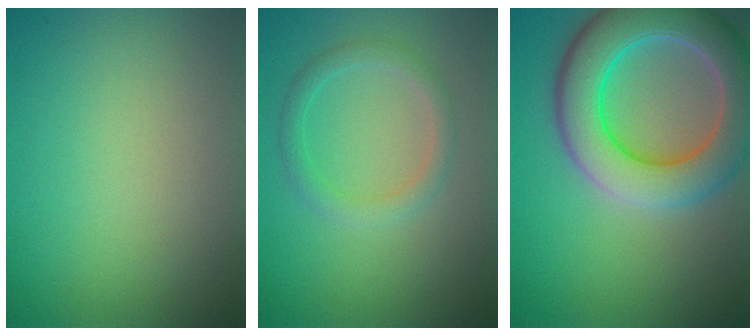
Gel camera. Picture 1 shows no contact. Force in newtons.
{"total": 2.0, "press": 2.0, "slide": 0.1}
{"total": 9.3, "press": 9.3, "slide": 0.5}